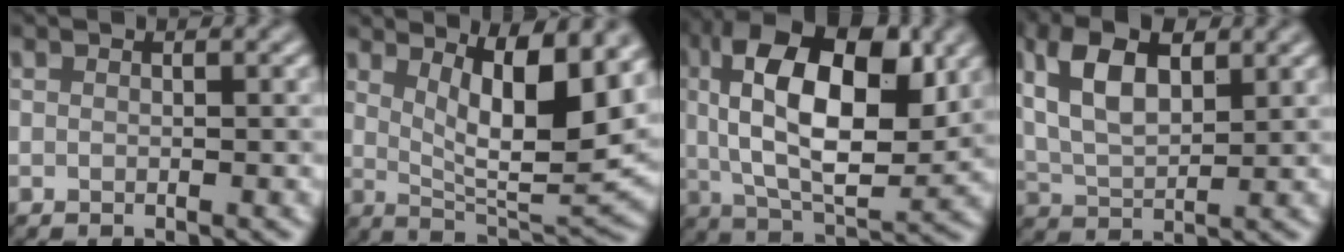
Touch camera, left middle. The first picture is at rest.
{"total": 9.2, "force": [4.0, 2.5, 7.9], "torque": [-0.121, -0.011, 0.074]}
{"total": 12.7, "force": [3.2, 6.2, 10.7], "torque": [-0.176, 0.009, 0.049]}
{"total": 6.7, "force": [2.9, 3.1, 5.2], "torque": [-0.104, 0.012, 0.052]}